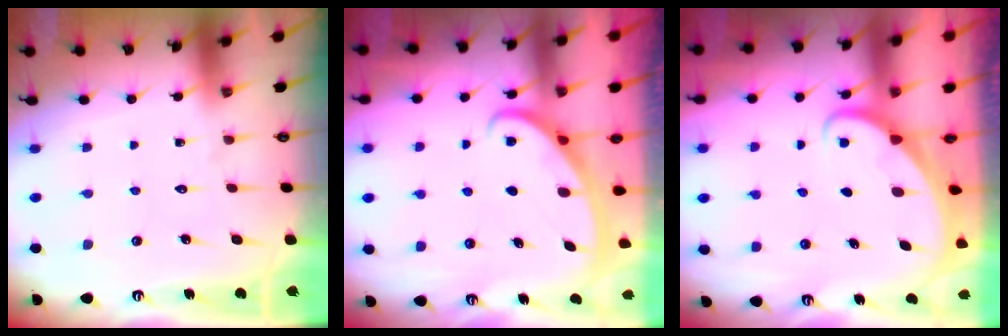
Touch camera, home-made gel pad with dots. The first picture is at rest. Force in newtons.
{"total": 2.9, "press": 2.9, "slide": 0.3}
{"total": 1.6, "press": 1.6, "slide": 0.1}